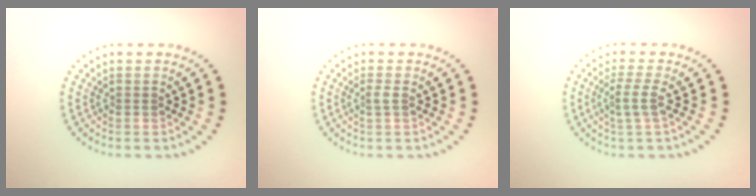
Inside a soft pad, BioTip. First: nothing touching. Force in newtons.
{"total": 0.8, "press": 0.5, "slide": 0.6}
{"total": 1.8, "press": 1.3, "slide": 1.3}